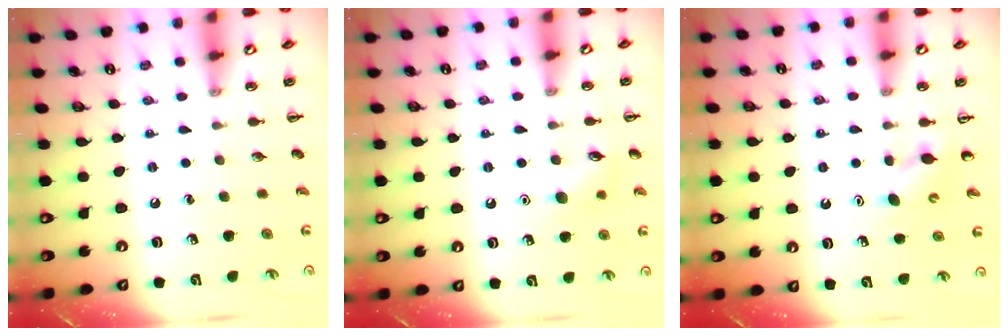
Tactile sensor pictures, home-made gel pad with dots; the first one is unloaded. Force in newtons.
{"total": 8.7, "press": 8.5, "slide": 1.8}
{"total": 4.6, "press": 4.3, "slide": 1.5}